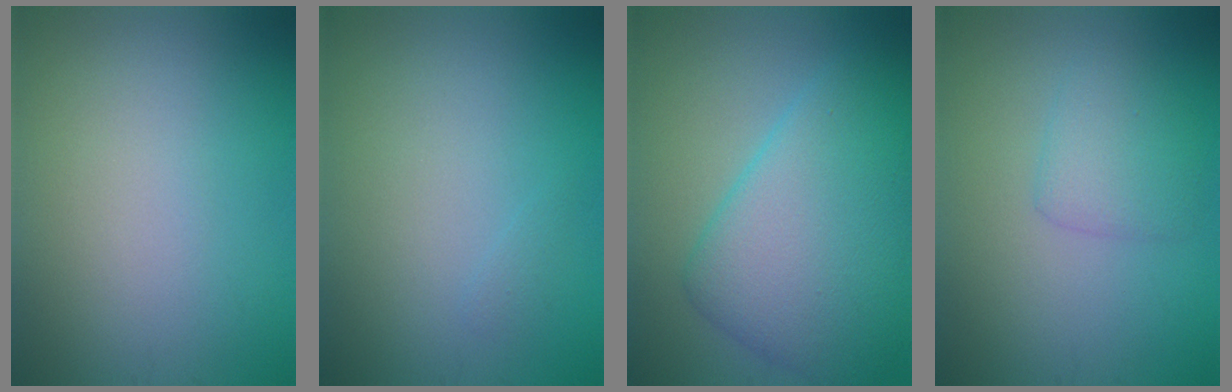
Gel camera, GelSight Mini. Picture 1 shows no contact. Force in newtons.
{"total": 0.5, "press": 0.5, "slide": 0.1}
{"total": 9.3, "press": 9.3, "slide": 0.3}
{"total": 2.4, "press": 2.4, "slide": 0.1}